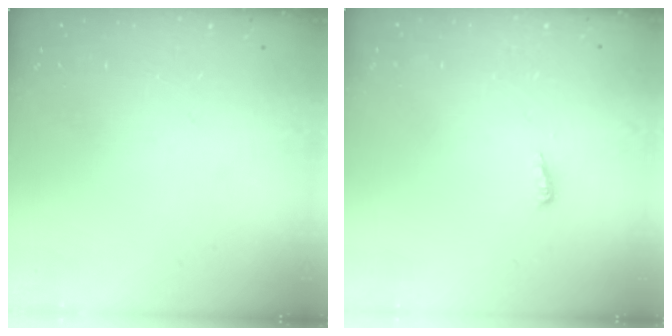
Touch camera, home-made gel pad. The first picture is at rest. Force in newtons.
{"total": 3.9, "press": 3.9, "slide": 0.4}